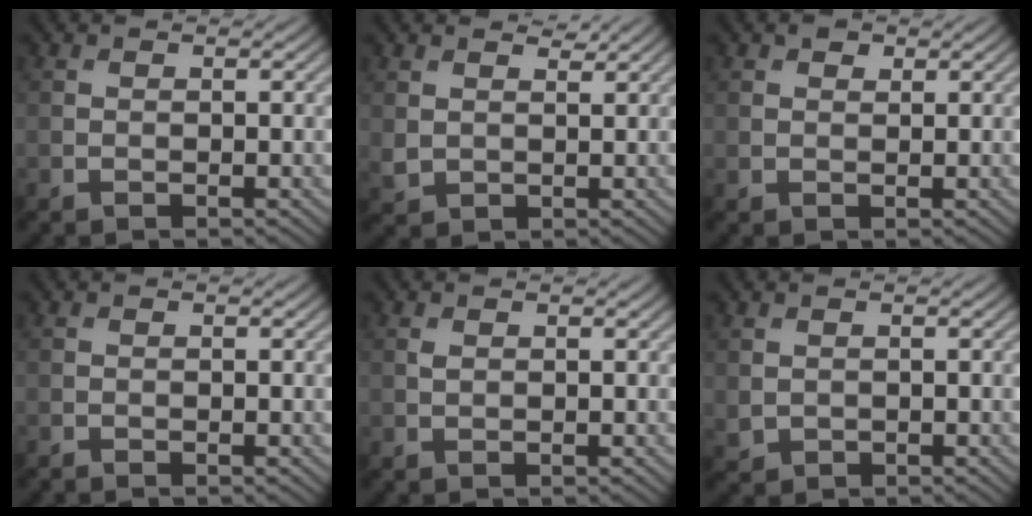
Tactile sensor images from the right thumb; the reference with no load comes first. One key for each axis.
{"total": 2.7, "fx": 1.8, "fy": 1.8, "fz": 1.0, "tx": -0.033, "ty": -0.002, "tz": 0.038}
{"total": 1.4, "fx": 0.9, "fy": 0.9, "fz": 0.5, "tx": -0.008, "ty": -0.002, "tz": 0.015}
{"total": 0.0}
{"total": 0.7, "fx": 0.3, "fy": 0.3, "fz": 0.5, "tx": -0.014, "ty": 0.000, "tz": 0.008}
{"total": 1.1, "fx": 0.3, "fy": 1.0, "fz": 0.5, "tx": -0.015, "ty": -0.006, "tz": 0.012}